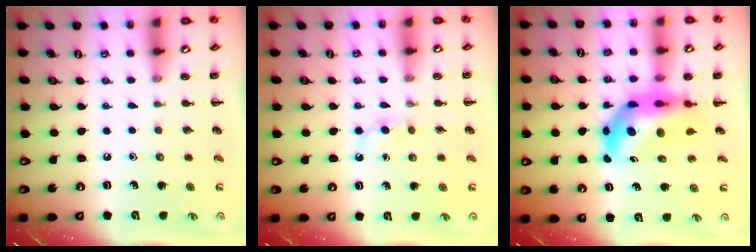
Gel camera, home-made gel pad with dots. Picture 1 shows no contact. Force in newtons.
{"total": 2.8, "press": 2.6, "slide": 1.1}
{"total": 9.3, "press": 8.7, "slide": 3.2}